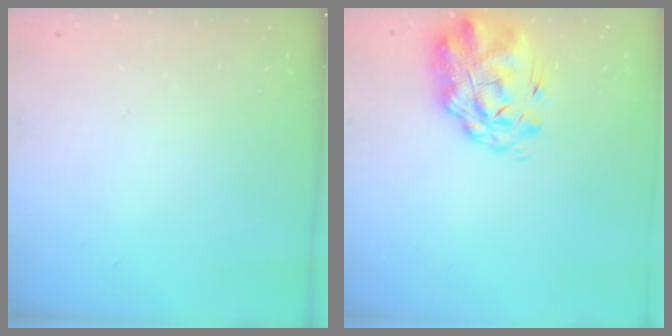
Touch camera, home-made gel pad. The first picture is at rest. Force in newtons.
{"total": 3.3, "press": 2.8, "slide": 1.7}